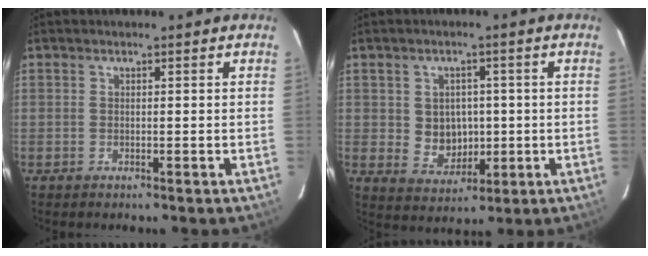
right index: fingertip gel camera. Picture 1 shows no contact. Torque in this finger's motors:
{"motor_torque": [0.11, 0.03, 0.03, 0.01]}